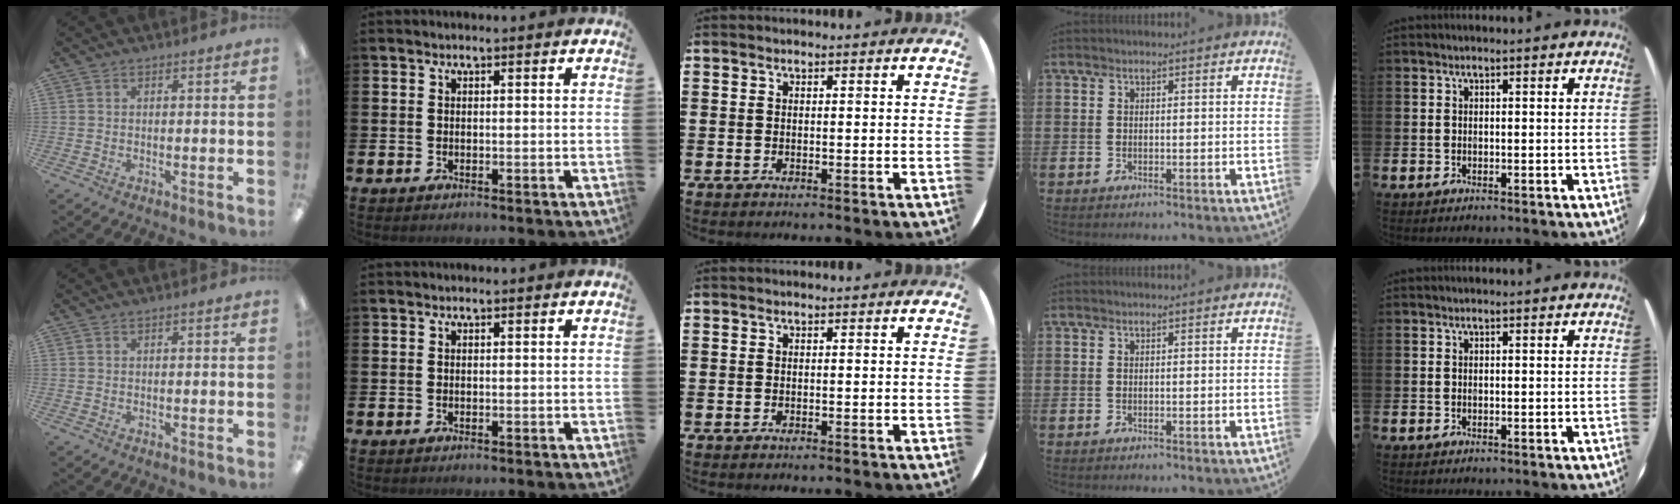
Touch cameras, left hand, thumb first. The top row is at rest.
{}